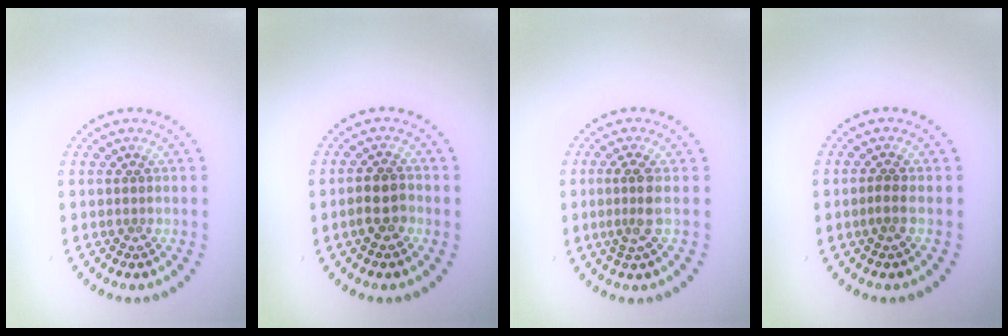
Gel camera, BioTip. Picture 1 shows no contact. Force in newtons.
{"total": 2.5, "press": 2.3, "slide": 0.9}
{"total": 2.2, "press": 1.9, "slide": 1.2}
{"total": 0.6, "press": 0.4, "slide": 0.5}